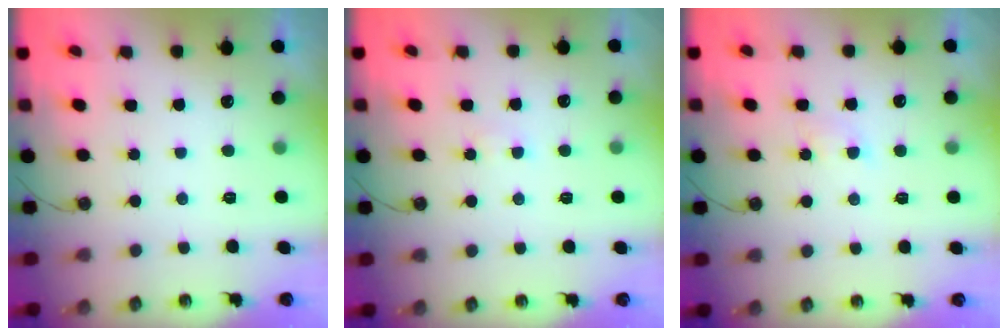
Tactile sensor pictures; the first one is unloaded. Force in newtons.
{"total": 2.4, "press": 2.3, "slide": 0.4}
{"total": 2.9, "press": 2.9, "slide": 0.6}